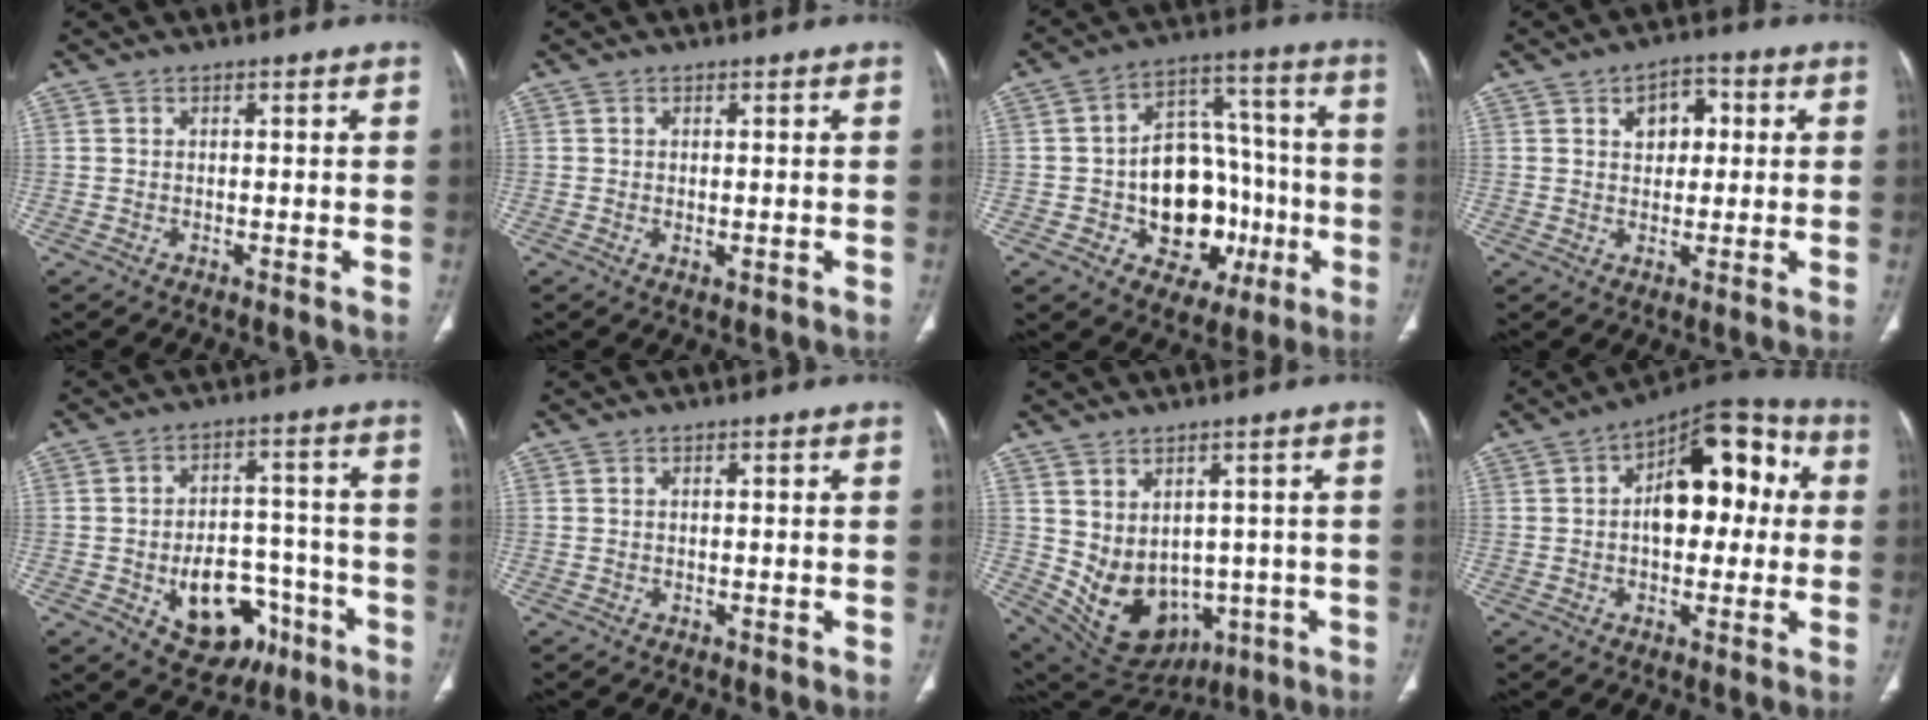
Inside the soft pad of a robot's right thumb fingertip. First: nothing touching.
{"total": 1.1, "force": [-0.2, 0.6, 1.0], "torque": [-0.019, -0.005, 0.001]}
{"total": 19.4, "force": [-4.3, 13.7, 13.0], "torque": [-0.131, 0.046, -0.048]}
{"total": 5.8, "force": [1.7, 3.9, 3.8], "torque": [-0.022, 0.008, 0.020]}
{"total": 14.5, "force": [-5.9, 9.9, 8.9], "torque": [-0.088, 0.045, -0.070]}
{"total": 0.0}
{"total": 14.0, "force": [-1.7, 10.6, 8.9], "torque": [-0.128, 0.003, 0.018]}
{"total": 16.1, "force": [2.3, 9.1, 13.1], "torque": [-0.141, 0.039, 0.028]}